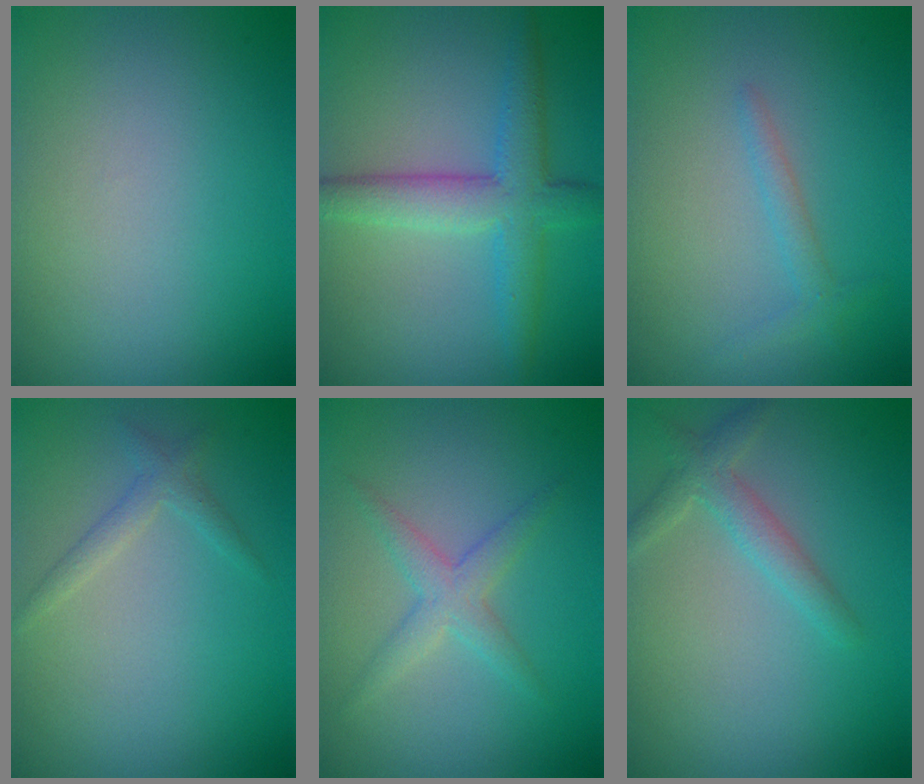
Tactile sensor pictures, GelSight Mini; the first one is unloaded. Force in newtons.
{"total": 4.7, "press": 4.7, "slide": 0.1}
{"total": 1.4, "press": 1.4, "slide": 0.1}
{"total": 1.4, "press": 1.4, "slide": 0.1}
{"total": 2.3, "press": 2.3, "slide": 0.1}
{"total": 2.3, "press": 2.3, "slide": 0.0}